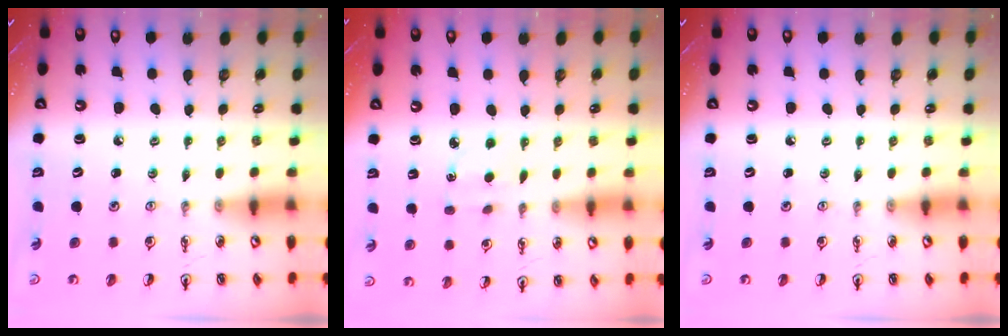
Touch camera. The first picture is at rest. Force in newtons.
{"total": 2.7, "press": 2.6, "slide": 0.3}
{"total": 0.0}